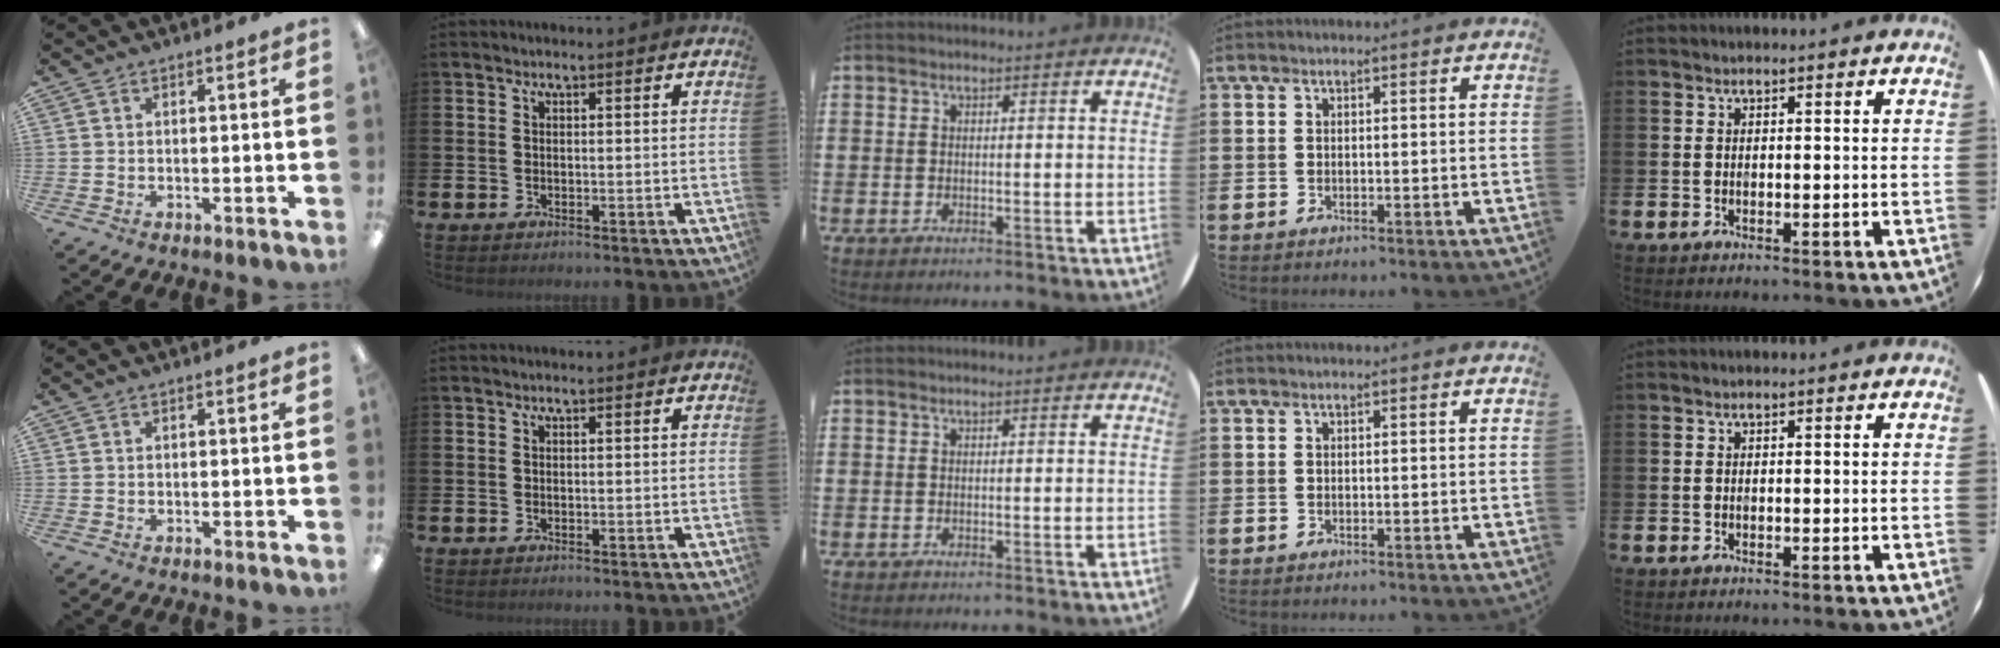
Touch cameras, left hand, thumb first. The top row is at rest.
{}